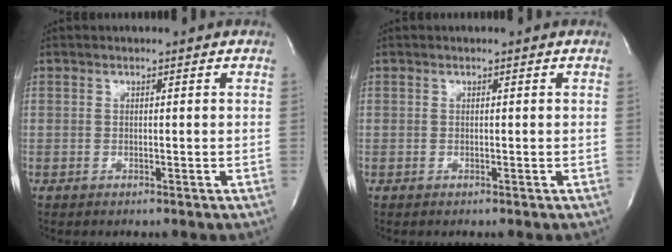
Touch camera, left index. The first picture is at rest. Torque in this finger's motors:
{"motor_torque": [0.00, 0.00, 0.00, 0.00]}